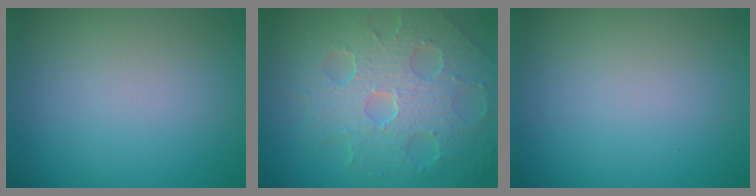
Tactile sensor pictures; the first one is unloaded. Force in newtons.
{"total": 8.5, "press": 5.9, "slide": 6.1}
{"total": 0.0}